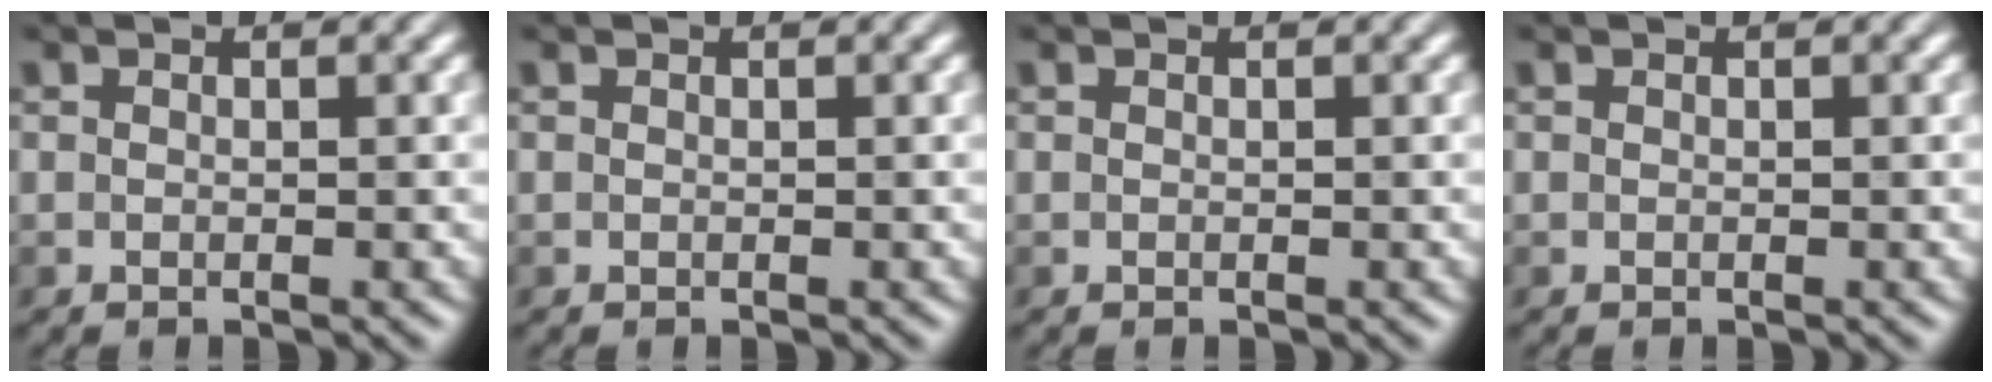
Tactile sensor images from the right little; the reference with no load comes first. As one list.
[{"total": 0.0}, {"total": 0.0}, {"total": 0.0}]